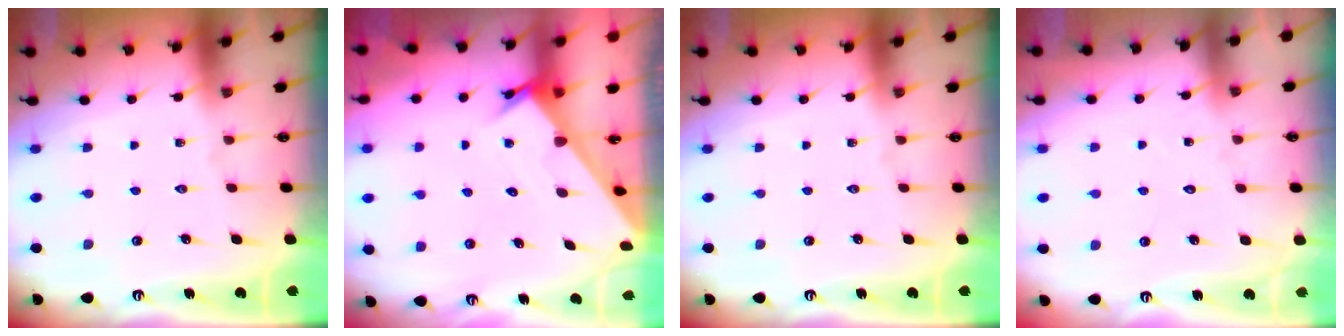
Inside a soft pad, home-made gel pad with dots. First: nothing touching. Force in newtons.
{"total": 2.3, "press": 2.3, "slide": 0.1}
{"total": 0.0}
{"total": 5.8, "press": 5.8, "slide": 0.6}